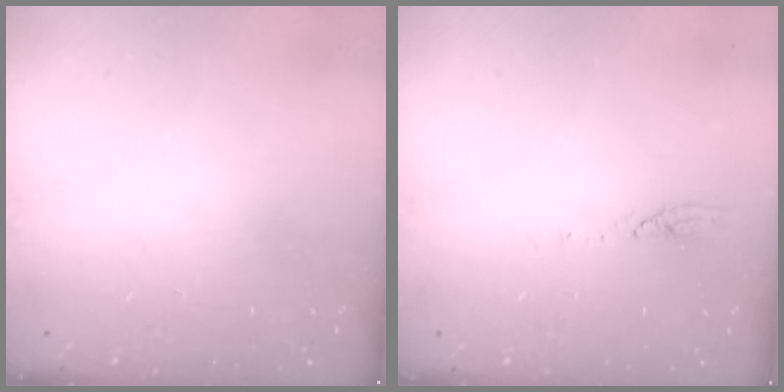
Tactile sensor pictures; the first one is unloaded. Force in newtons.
{"total": 3.3, "press": 3.3, "slide": 0.3}